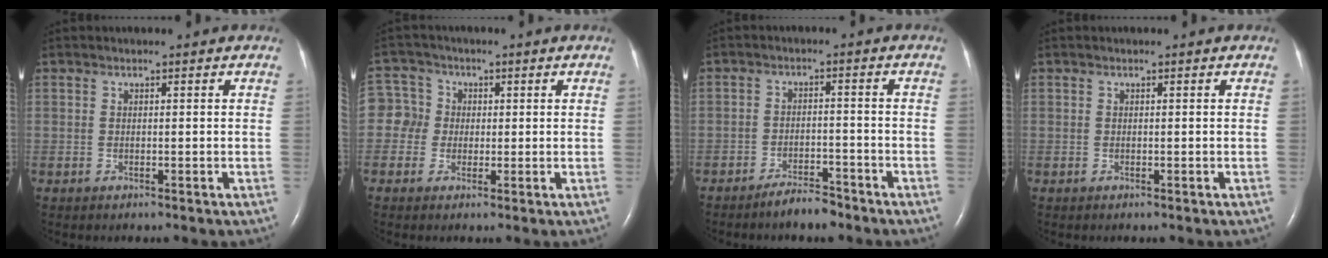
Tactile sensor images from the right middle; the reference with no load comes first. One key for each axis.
{"total": 4.6, "fx": 0.1, "fy": 4.5, "fz": 1.0, "tx": -0.026, "ty": 0.022, "tz": 0.000}
{"total": 3.9, "fx": -3.4, "fy": 1.0, "fz": 1.5, "tx": -0.031, "ty": 0.000, "tz": -0.057}
{"total": 0.0}